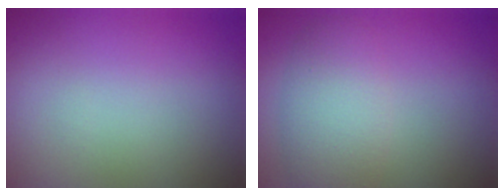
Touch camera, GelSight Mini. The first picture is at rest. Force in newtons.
{"total": 4.5, "press": 4.5, "slide": 0.2}